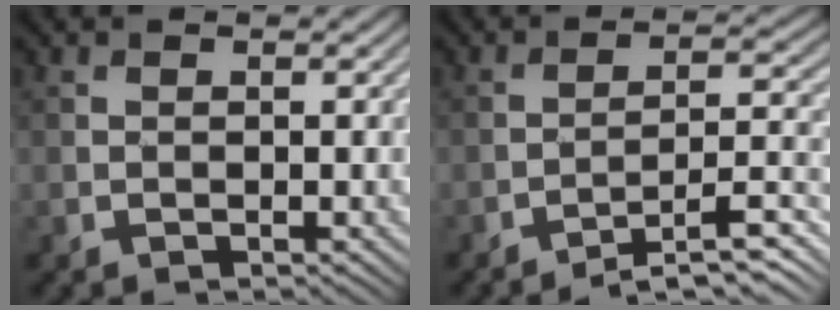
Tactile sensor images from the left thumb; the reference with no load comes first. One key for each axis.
{"total": 7.9, "fx": -5.3, "fy": 1.5, "fz": 5.7, "tx": -0.091, "ty": 0.009, "tz": -0.078}